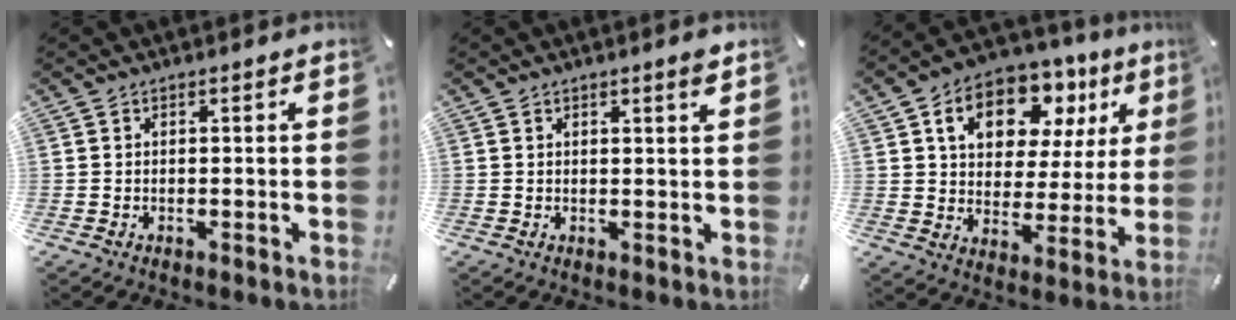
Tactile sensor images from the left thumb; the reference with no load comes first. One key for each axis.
{"total": 1.8, "fx": 1.2, "fy": 0.2, "fz": 1.4, "tx": -0.020, "ty": -0.003, "tz": 0.019}
{"total": 14.9, "fx": 8.0, "fy": 9.9, "fz": 7.7, "tx": -0.123, "ty": -0.038, "tz": 0.141}